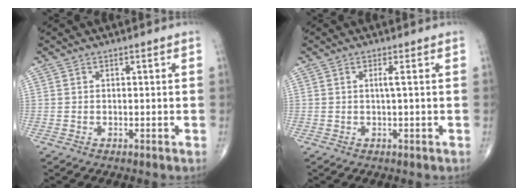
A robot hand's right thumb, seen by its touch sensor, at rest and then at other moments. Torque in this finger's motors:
{"motor_torque": [-0.29, 0.19, 0.33, 0.06, 0.06]}